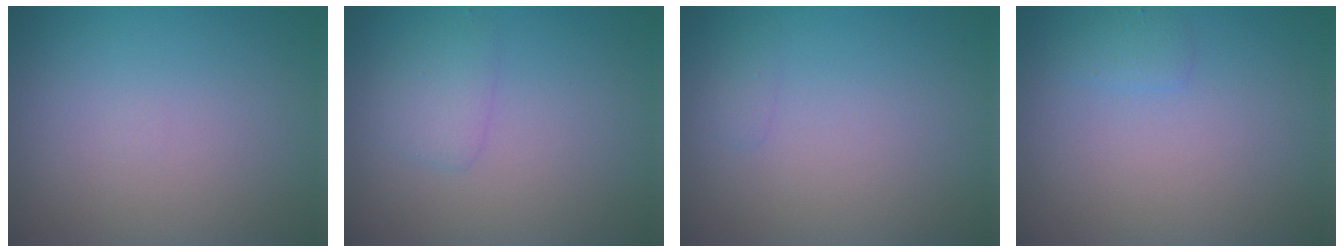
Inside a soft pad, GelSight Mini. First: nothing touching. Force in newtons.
{"total": 1.6, "press": 1.6, "slide": 0.1}
{"total": 0.6, "press": 0.6, "slide": 0.1}
{"total": 1.0, "press": 0.9, "slide": 0.1}